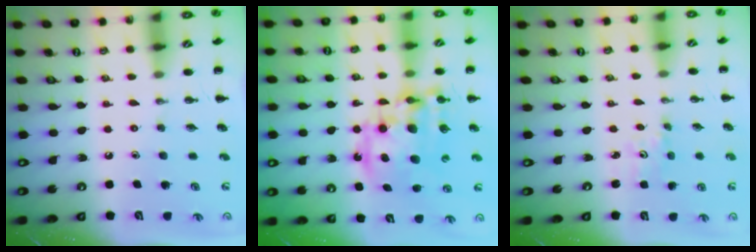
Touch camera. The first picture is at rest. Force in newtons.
{"total": 16.5, "press": 16.1, "slide": 3.6}
{"total": 0.9, "press": 0.8, "slide": 0.4}